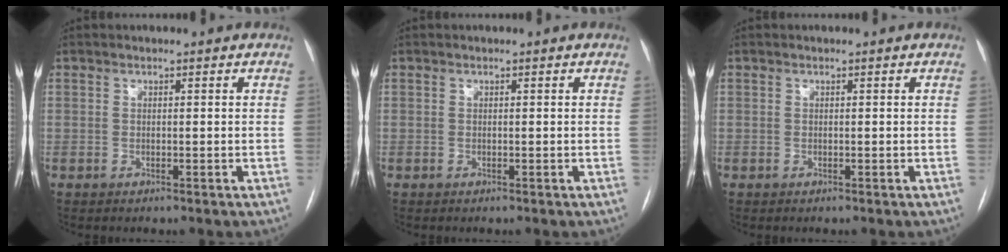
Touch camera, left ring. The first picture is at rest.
{"total": 0.0}
{"total": 0.0}